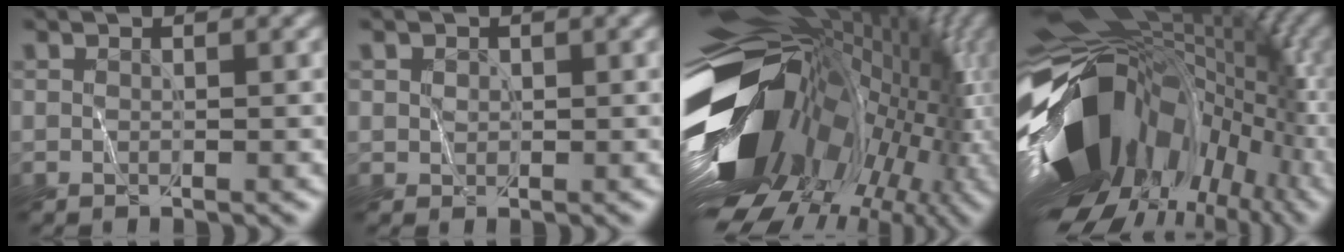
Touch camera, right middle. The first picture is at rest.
{"total": 1.0, "force": [0.7, 0.7, -0.1], "torque": [0.008, 0.000, 0.011]}
{"total": 18.0, "force": [-1.8, 11.3, 13.9], "torque": [-0.277, -0.041, -0.003]}
{"total": 17.2, "force": [-2.4, 11.8, 12.3], "torque": [-0.245, -0.022, -0.034]}